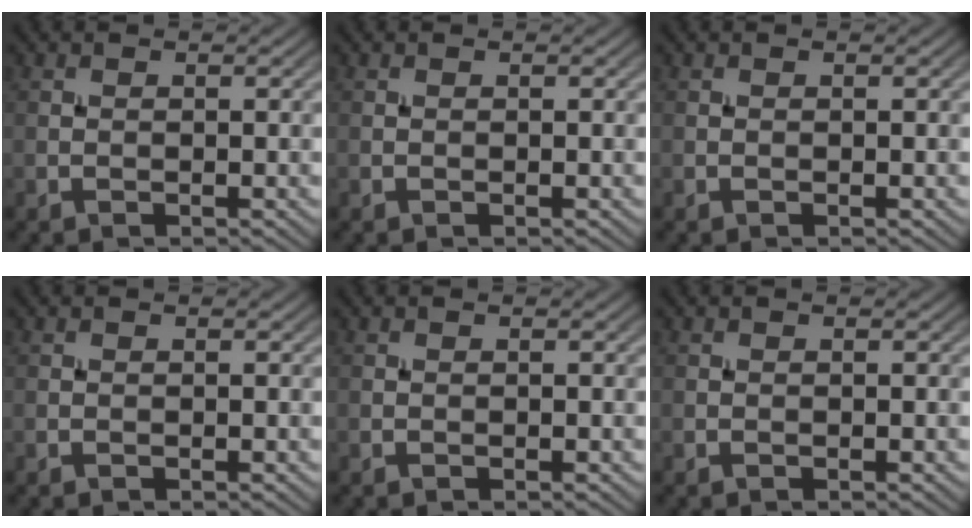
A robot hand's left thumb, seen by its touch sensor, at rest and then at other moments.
{"total": 0.0}
{"total": 0.0}
{"total": 0.0}
{"total": 0.0}
{"total": 0.0}